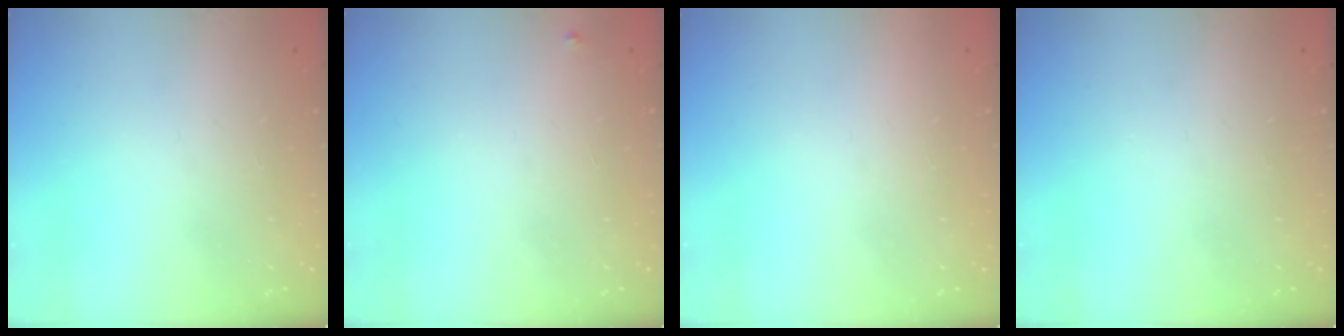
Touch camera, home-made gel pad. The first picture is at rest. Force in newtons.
{"total": 3.2, "press": 3.2, "slide": 0.2}
{"total": 1.5, "press": 1.5, "slide": 0.1}
{"total": 0.0}